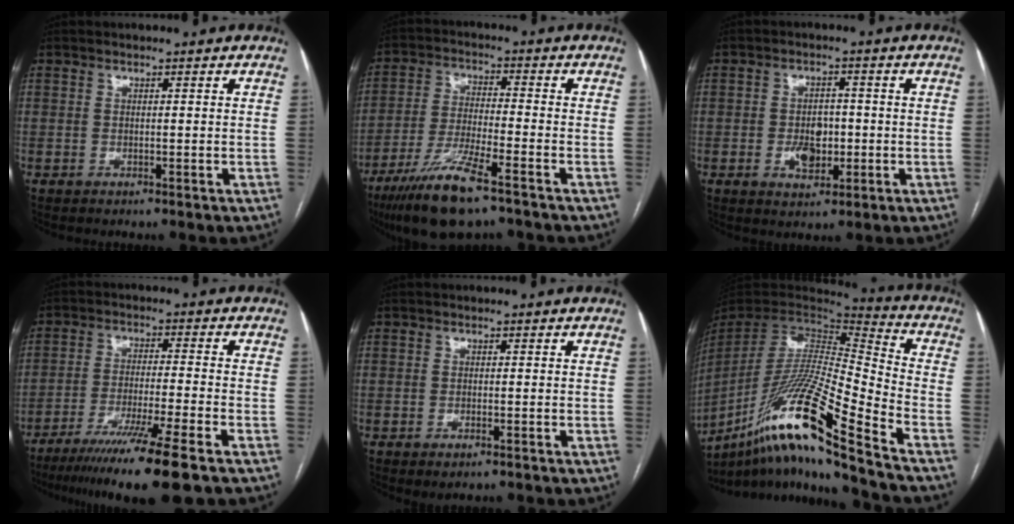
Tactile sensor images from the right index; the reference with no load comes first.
{"total": 11.8, "force": [-7.8, 1.4, 8.7], "torque": [-0.173, -0.027, -0.142]}
{"total": 4.8, "force": [-1.1, 3.0, 3.6], "torque": [-0.061, 0.005, -0.010]}
{"total": 13.7, "force": [-9.9, -1.6, 9.4], "torque": [-0.156, -0.044, -0.161]}
{"total": 1.5, "force": [-0.8, 0.5, 1.1], "torque": [-0.015, -0.002, -0.007]}
{"total": 24.2, "force": [-16.4, -1.1, 17.7], "torque": [-0.342, -0.038, -0.307]}